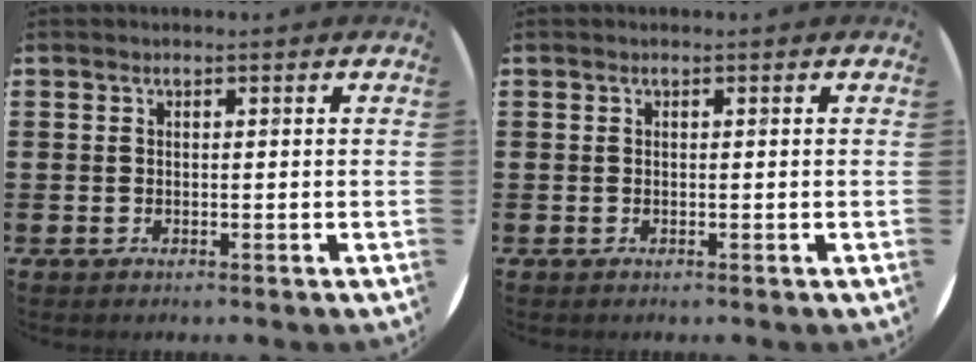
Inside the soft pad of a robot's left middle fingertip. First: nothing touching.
{"total": 0.0}